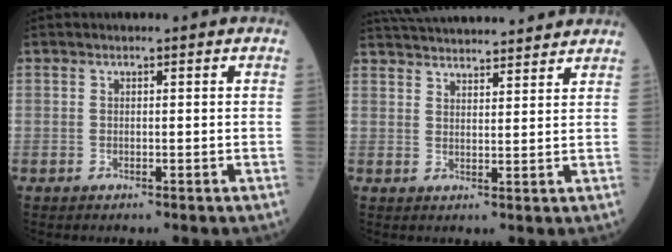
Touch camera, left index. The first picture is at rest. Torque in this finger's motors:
{"motor_torque": [0.22, -0.34, 0.28, 0.06]}